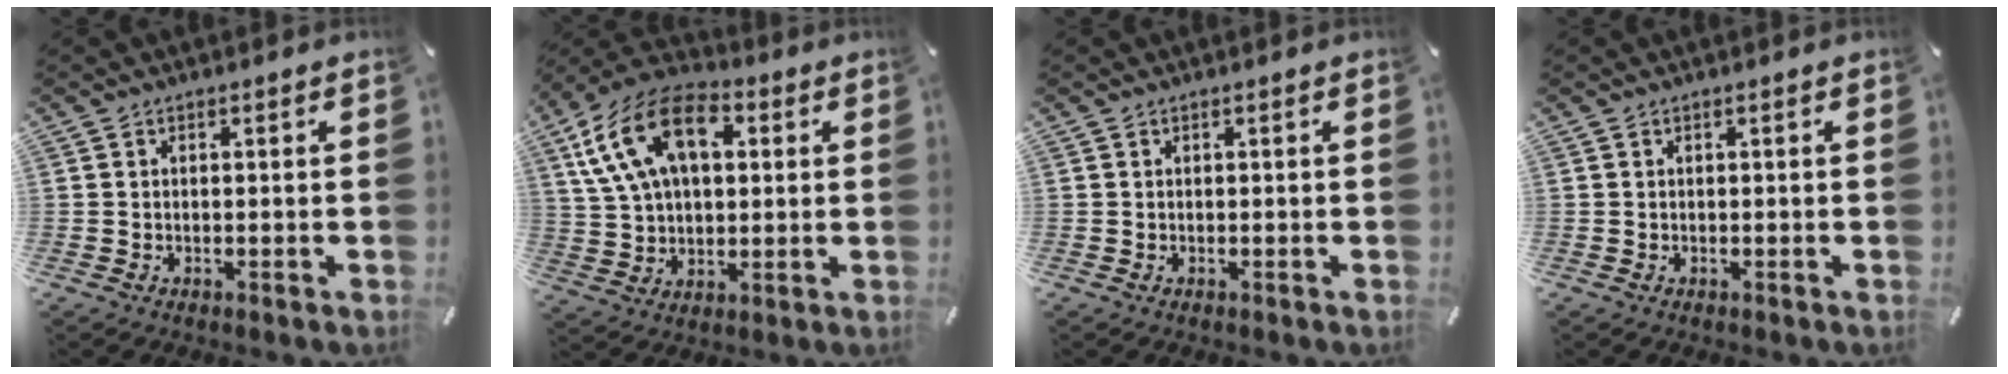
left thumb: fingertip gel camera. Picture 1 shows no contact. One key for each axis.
{"total": 17.5, "fx": 6.2, "fy": 11.4, "fz": 11.7, "tx": -0.236, "ty": 0.001, "tz": 0.111}
{"total": 0.0}
{"total": 0.0}